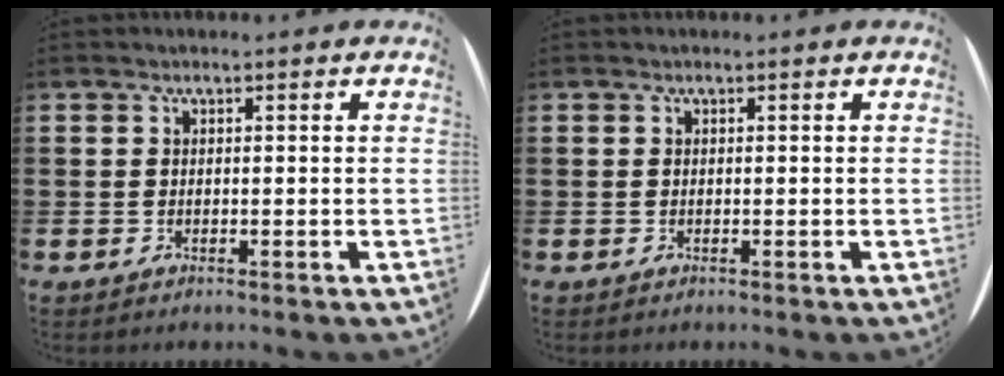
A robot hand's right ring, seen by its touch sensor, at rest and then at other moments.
{"total": 0.0}